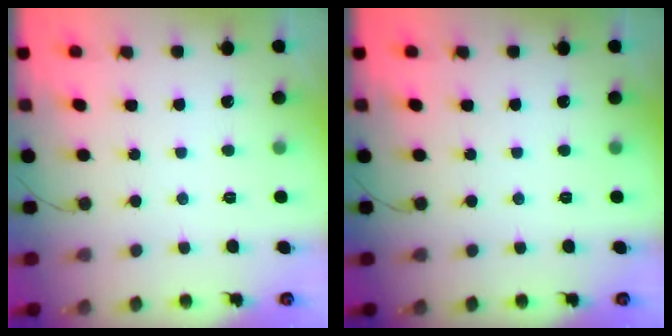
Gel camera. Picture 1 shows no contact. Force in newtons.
{"total": 0.0}